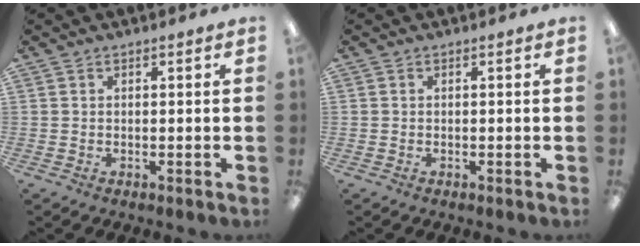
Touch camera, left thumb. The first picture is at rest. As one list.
[{"total": 0.0}]